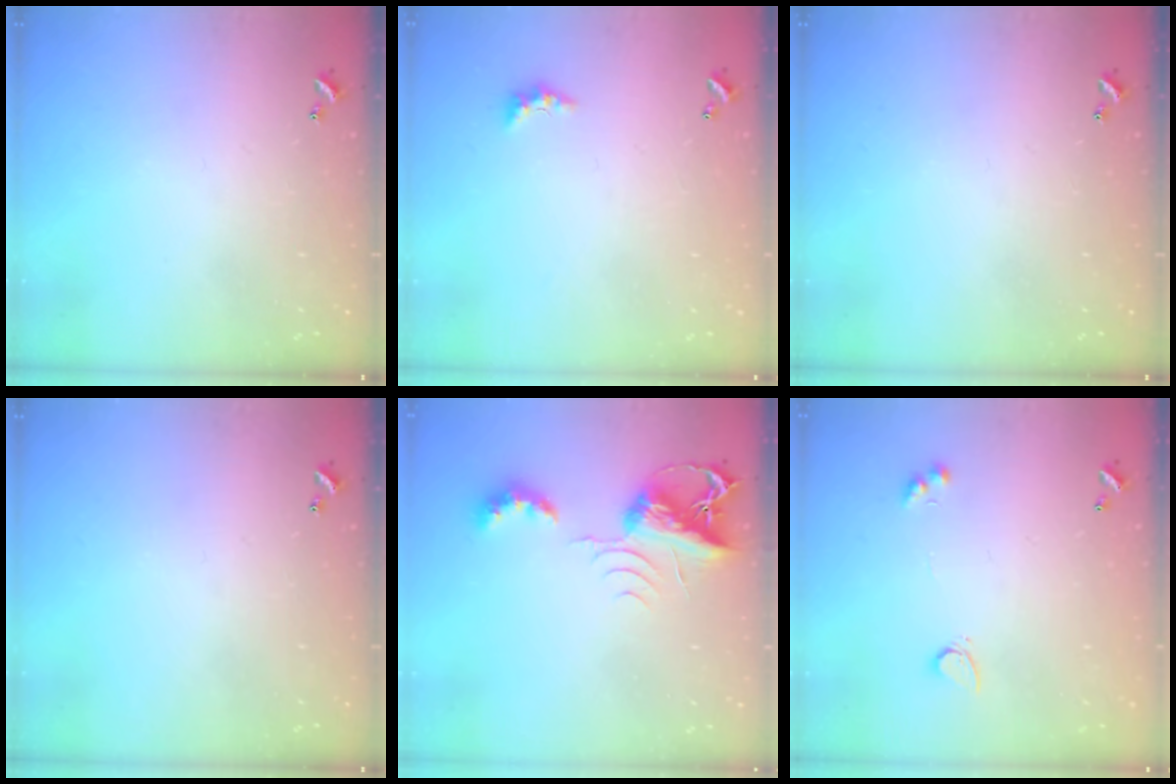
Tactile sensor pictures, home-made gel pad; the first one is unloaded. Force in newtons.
{"total": 2.3, "press": 2.2, "slide": 0.7}
{"total": 0.0}
{"total": 0.0}
{"total": 7.7, "press": 7.7, "slide": 0.5}
{"total": 2.9, "press": 2.6, "slide": 1.3}